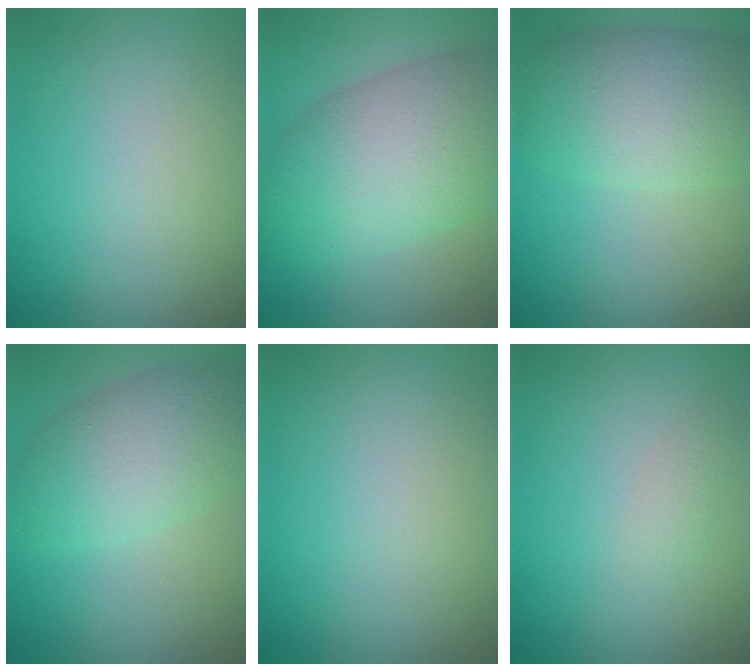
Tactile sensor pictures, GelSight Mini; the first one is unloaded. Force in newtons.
{"total": 9.4, "press": 9.4, "slide": 0.4}
{"total": 7.2, "press": 7.2, "slide": 0.1}
{"total": 5.6, "press": 5.6, "slide": 0.2}
{"total": 0.0}
{"total": 1.1, "press": 1.1, "slide": 0.0}